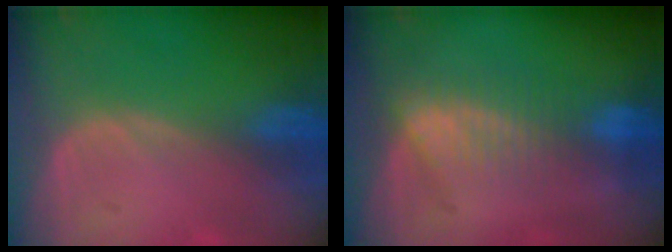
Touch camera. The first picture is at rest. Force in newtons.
{"total": 6.7, "press": 6.3, "slide": 2.1}